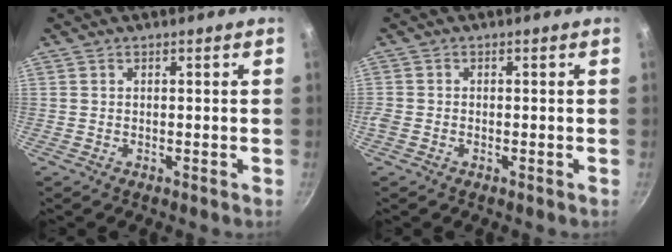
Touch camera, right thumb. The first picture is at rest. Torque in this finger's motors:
{"motor_torque": [-0.62, 0.20, 0.04, -0.63, -0.03]}